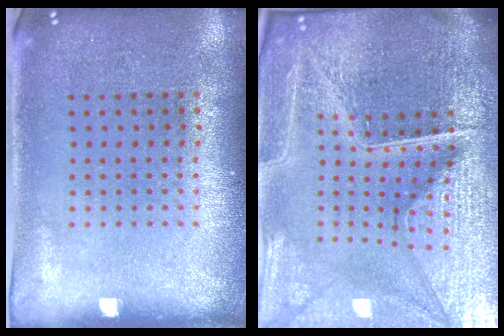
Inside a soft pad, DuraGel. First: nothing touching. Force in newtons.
{"total": 7.0, "press": 6.1, "slide": 3.5}